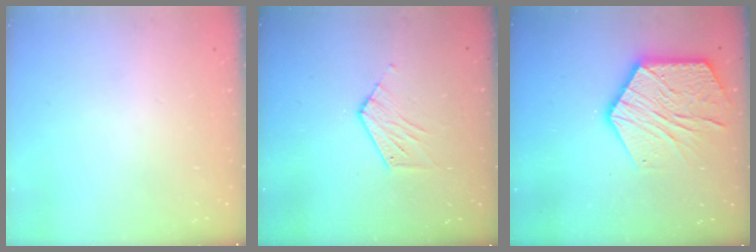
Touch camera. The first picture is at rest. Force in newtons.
{"total": 6.1, "press": 6.1, "slide": 0.3}
{"total": 17.7, "press": 17.7, "slide": 1.5}